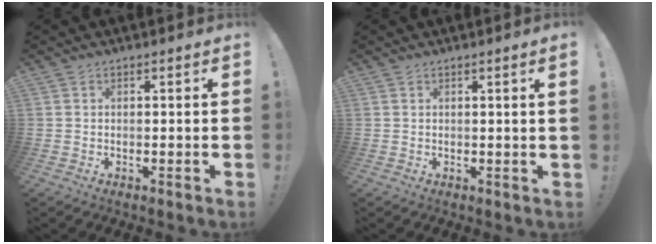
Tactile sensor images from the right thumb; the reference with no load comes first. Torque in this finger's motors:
{"motor_torque": [-0.14, 0.12, -0.01, 0.11, 0.17]}